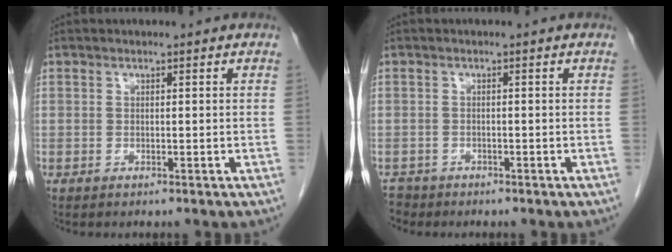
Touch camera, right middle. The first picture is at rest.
{"total": 2.3, "force": [-2.1, 0.9, -0.2], "torque": [-0.001, -0.003, -0.038]}